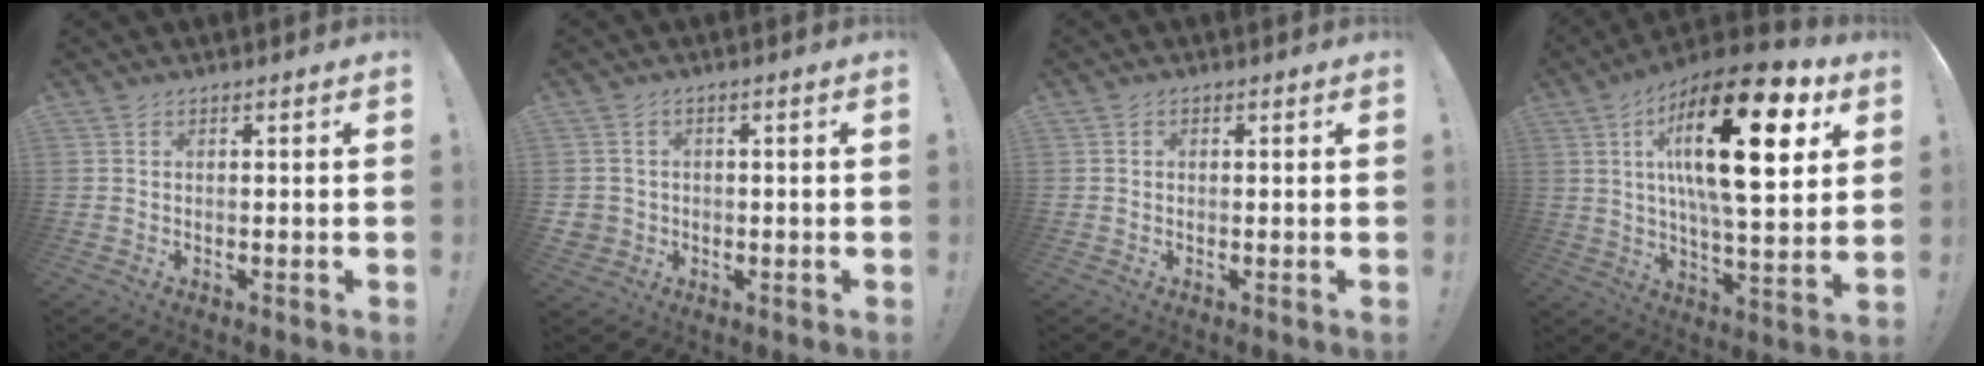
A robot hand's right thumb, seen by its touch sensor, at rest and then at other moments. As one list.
[{"total": 3.6, "force": [-0.1, 3.5, 0.7], "torque": [-0.015, 0.005, 0.004]}, {"total": 0.8, "force": [-0.2, 0.8, 0.3], "torque": [-0.006, 0.005, -0.003]}, {"total": 26.2, "force": [9.5, 8.6, 22.9], "torque": [-0.370, -0.040, 0.145]}]